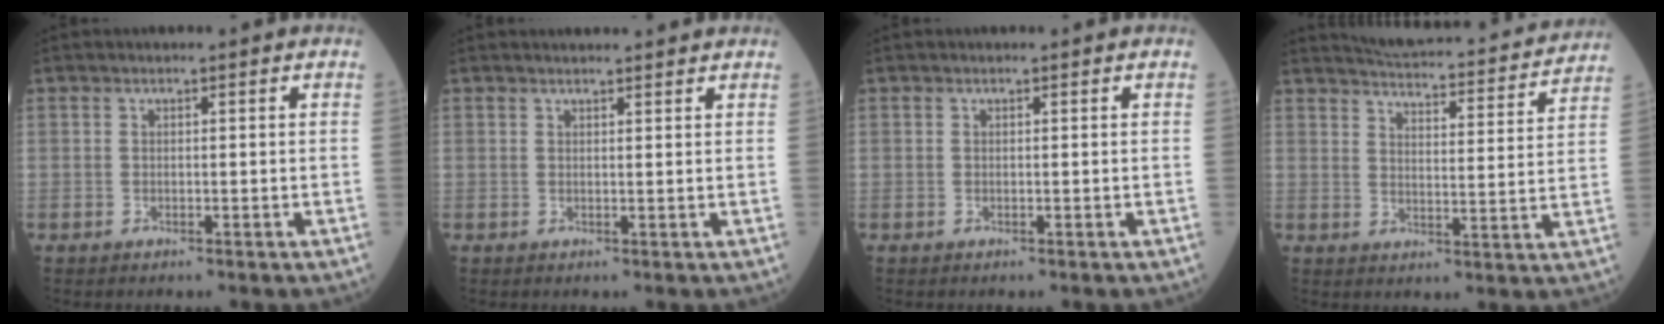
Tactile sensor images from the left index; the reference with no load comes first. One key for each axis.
{"total": 5.4, "fx": 5.1, "fy": 0.5, "fz": 1.6, "tx": -0.020, "ty": 0.023, "tz": 0.057}
{"total": 0.0}
{"total": 18.5, "fx": 17.4, "fy": 2.2, "fz": 5.7, "tx": -0.083, "ty": -0.019, "tz": 0.216}